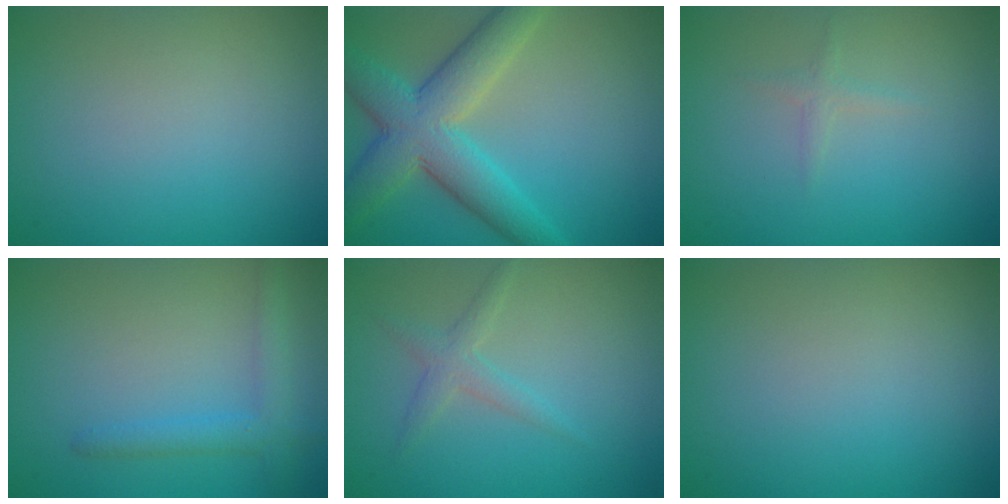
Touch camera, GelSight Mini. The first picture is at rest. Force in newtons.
{"total": 7.5, "press": 7.5, "slide": 0.2}
{"total": 0.8, "press": 0.8, "slide": 0.1}
{"total": 2.3, "press": 2.3, "slide": 0.1}
{"total": 1.8, "press": 1.8, "slide": 0.1}
{"total": 0.0}